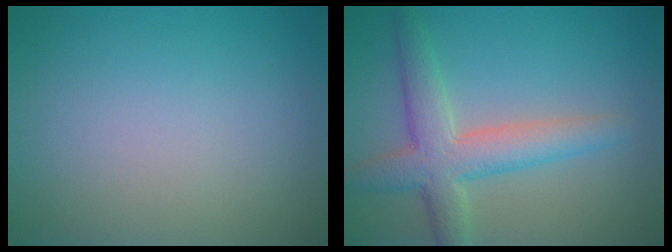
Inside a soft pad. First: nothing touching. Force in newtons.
{"total": 5.2, "press": 5.1, "slide": 0.4}